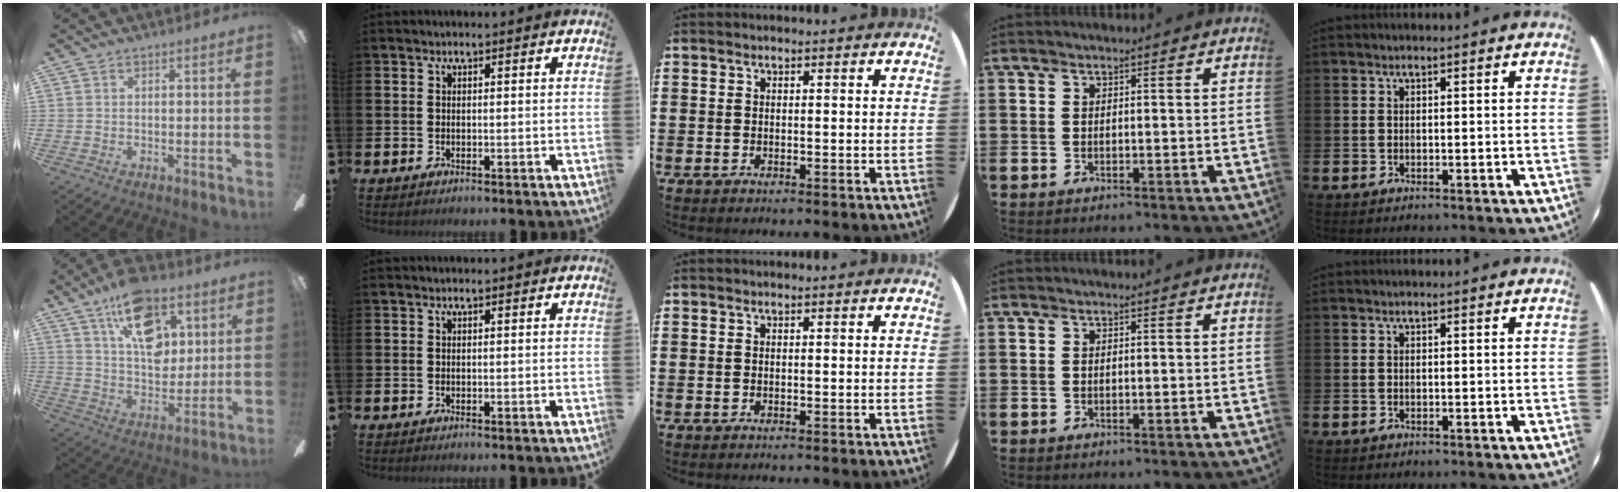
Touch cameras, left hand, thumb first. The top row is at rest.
{"thumb": {"total": 18.3, "force": [9.2, 10.9, 11.4], "torque": [-0.163, -0.031, 0.164]}}